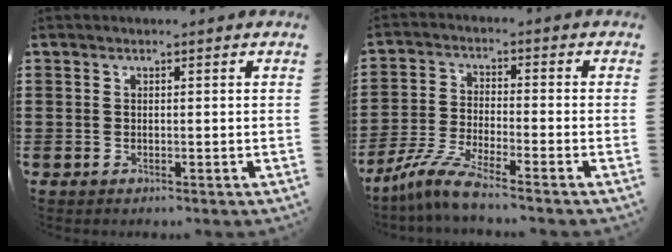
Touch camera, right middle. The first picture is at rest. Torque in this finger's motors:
{"motor_torque": [1.72, -0.42, 0.25, 0.15]}